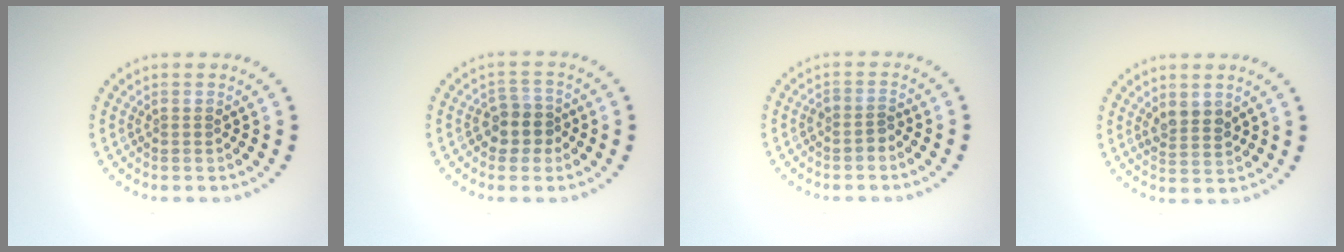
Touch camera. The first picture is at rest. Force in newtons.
{"total": 2.5, "press": 2.3, "slide": 1.0}
{"total": 1.2, "press": 0.9, "slide": 0.8}
{"total": 2.4, "press": 2.2, "slide": 0.9}